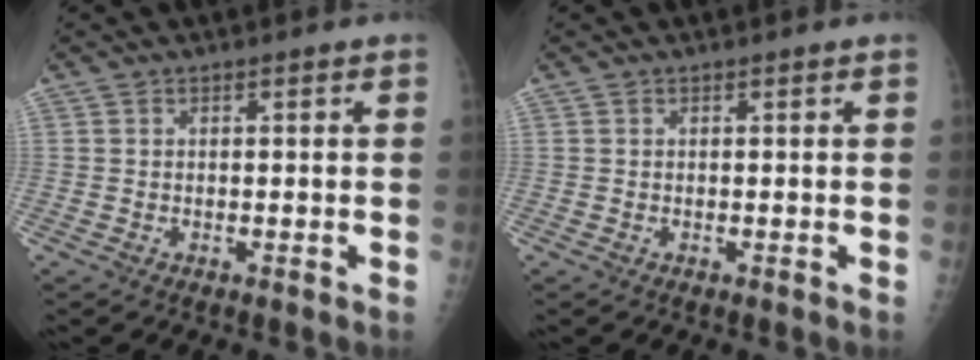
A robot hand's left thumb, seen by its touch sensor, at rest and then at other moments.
{"total": 0.0}